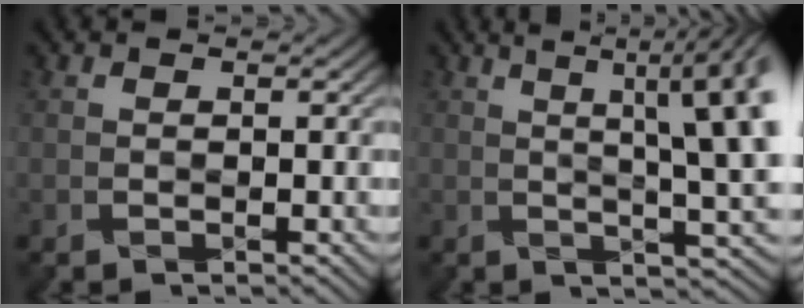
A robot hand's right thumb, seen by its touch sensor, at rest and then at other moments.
{"total": 12.9, "force": [2.9, 3.5, 12.1], "torque": [-0.126, 0.036, 0.045]}